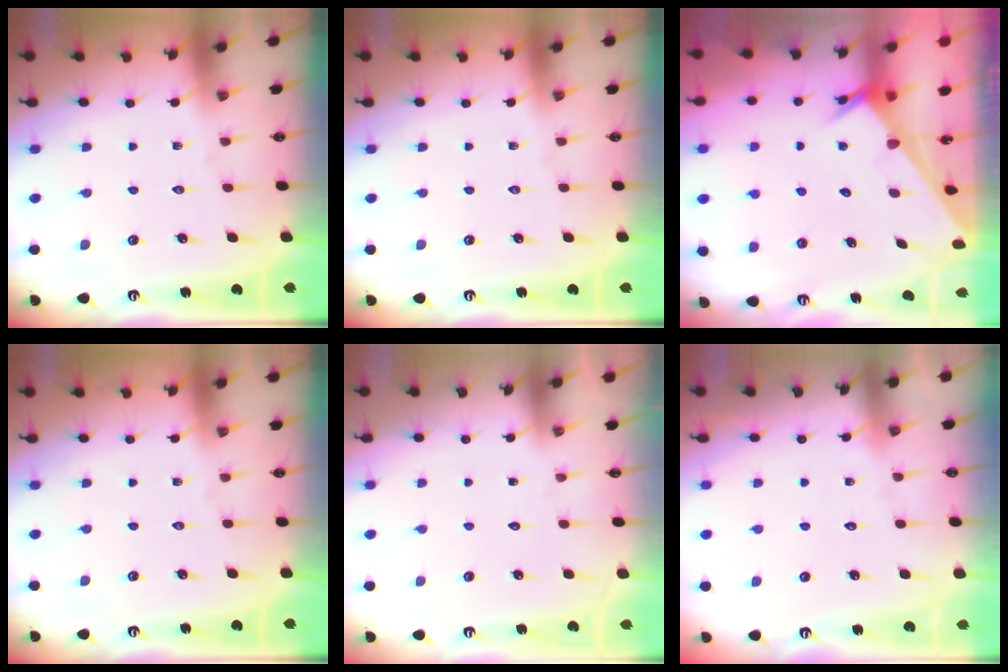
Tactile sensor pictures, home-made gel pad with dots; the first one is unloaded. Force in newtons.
{"total": 0.0}
{"total": 2.4, "press": 2.4, "slide": 0.1}
{"total": 0.0}
{"total": 1.4, "press": 1.4, "slide": 0.1}
{"total": 2.9, "press": 2.9, "slide": 0.4}